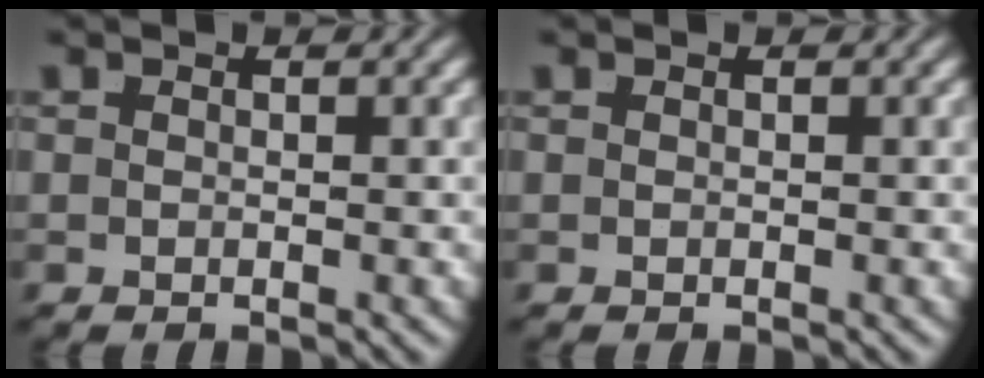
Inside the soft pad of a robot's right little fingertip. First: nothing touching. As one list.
[{"total": 0.0}]